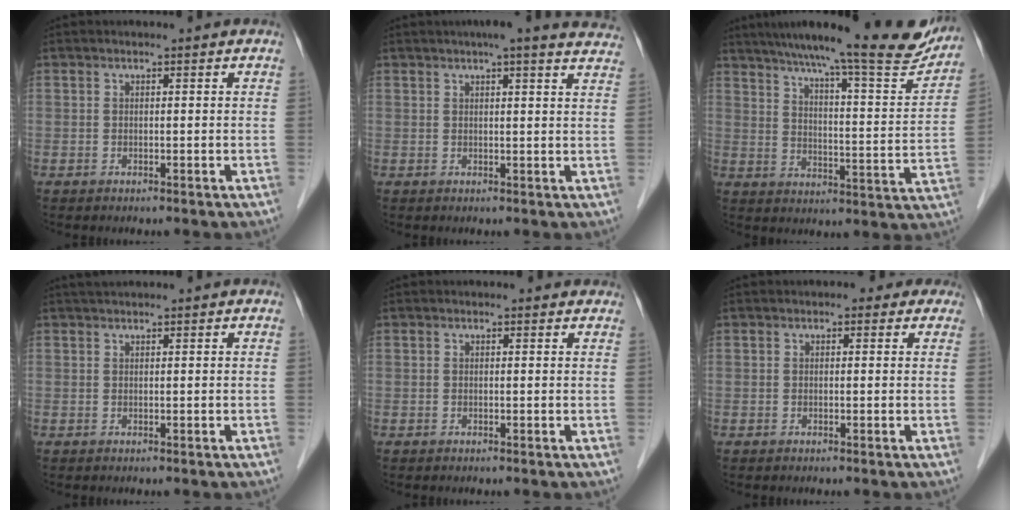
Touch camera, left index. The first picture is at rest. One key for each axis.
{"total": 12.9, "fx": 11.4, "fy": 1.4, "fz": 6.0, "tx": -0.066, "ty": 0.013, "tz": 0.115}
{"total": 22.7, "fx": 20.0, "fy": 1.9, "fz": 10.5, "tx": -0.161, "ty": -0.040, "tz": 0.262}
{"total": 1.7, "fx": 1.5, "fy": -0.1, "fz": 0.7, "tx": -0.007, "ty": 0.019, "tz": 0.031}
{"total": 1.0, "fx": 0.9, "fy": 0.4, "fz": 0.2, "tx": -0.007, "ty": -0.002, "tz": -0.001}
{"total": 2.0, "fx": 1.2, "fy": 1.4, "fz": 0.9, "tx": -0.001, "ty": 0.012, "tz": 0.006}